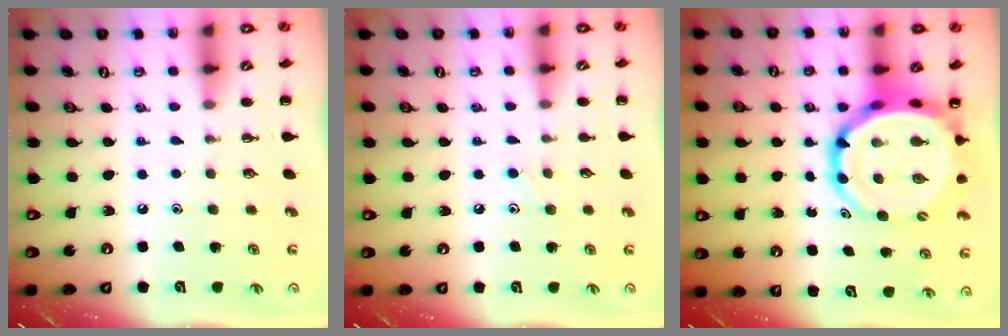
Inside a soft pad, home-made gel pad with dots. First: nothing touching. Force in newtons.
{"total": 7.0, "press": 6.7, "slide": 2.0}
{"total": 11.9, "press": 11.5, "slide": 3.1}